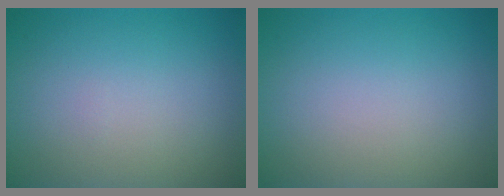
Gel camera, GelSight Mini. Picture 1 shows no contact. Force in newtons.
{"total": 0.0}